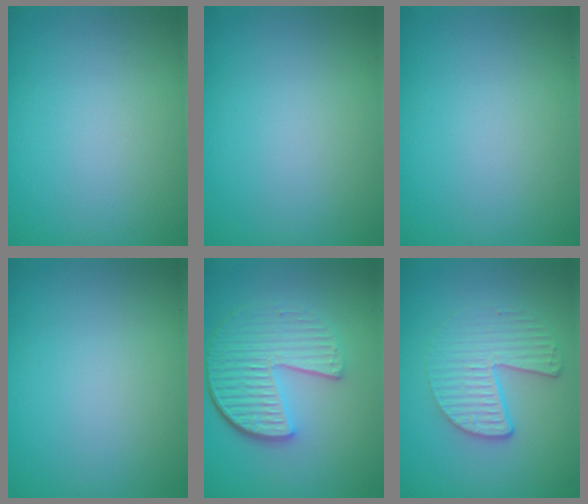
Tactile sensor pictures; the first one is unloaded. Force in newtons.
{"total": 0.0}
{"total": 0.0}
{"total": 0.0}
{"total": 6.1, "press": 4.3, "slide": 4.3}
{"total": 4.1, "press": 2.8, "slide": 2.9}